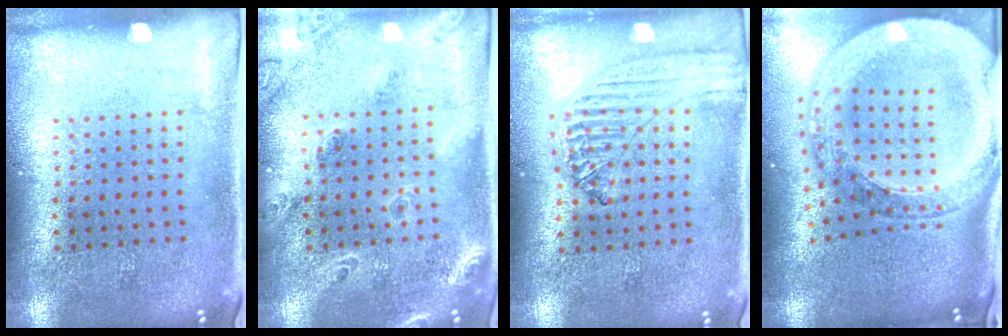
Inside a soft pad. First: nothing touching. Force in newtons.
{"total": 1.8, "press": 1.6, "slide": 0.8}
{"total": 1.2, "press": 1.2, "slide": 0.1}
{"total": 3.8, "press": 3.0, "slide": 2.3}